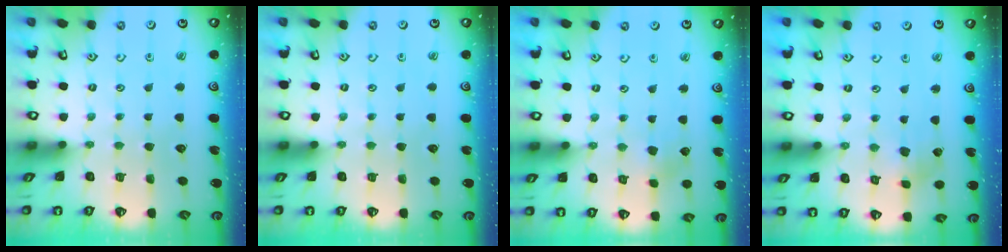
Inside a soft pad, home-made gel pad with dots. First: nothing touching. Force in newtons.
{"total": 0.0}
{"total": 1.9, "press": 1.9, "slide": 0.2}
{"total": 2.5, "press": 2.5, "slide": 0.6}